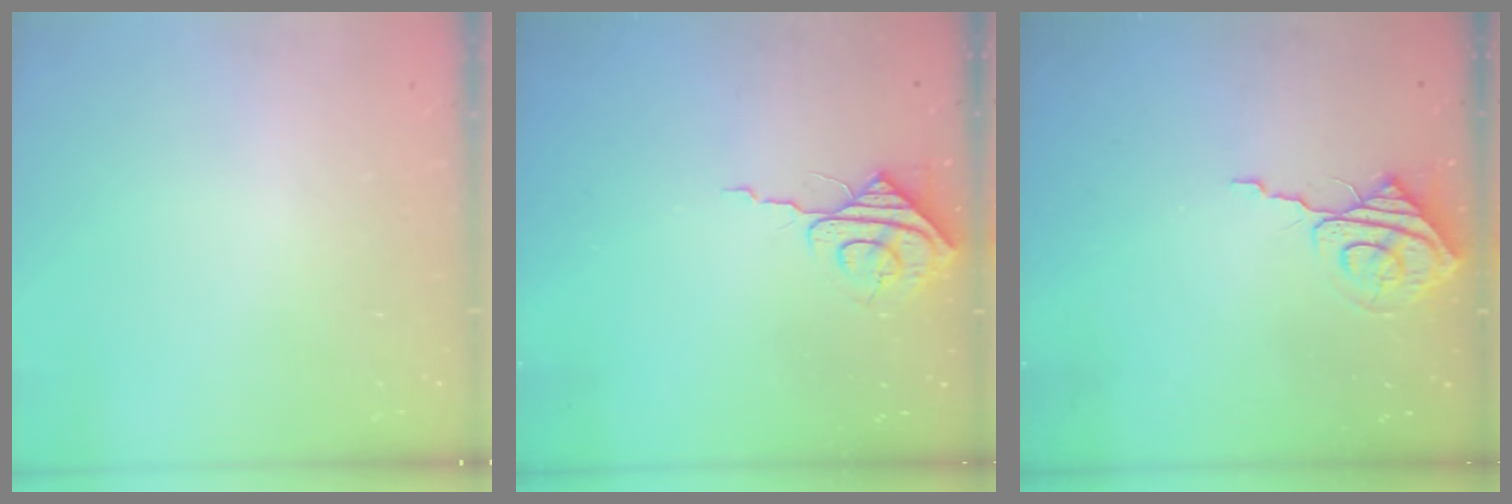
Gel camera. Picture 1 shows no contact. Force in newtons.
{"total": 7.7, "press": 7.6, "slide": 0.7}
{"total": 9.1, "press": 9.1, "slide": 0.7}